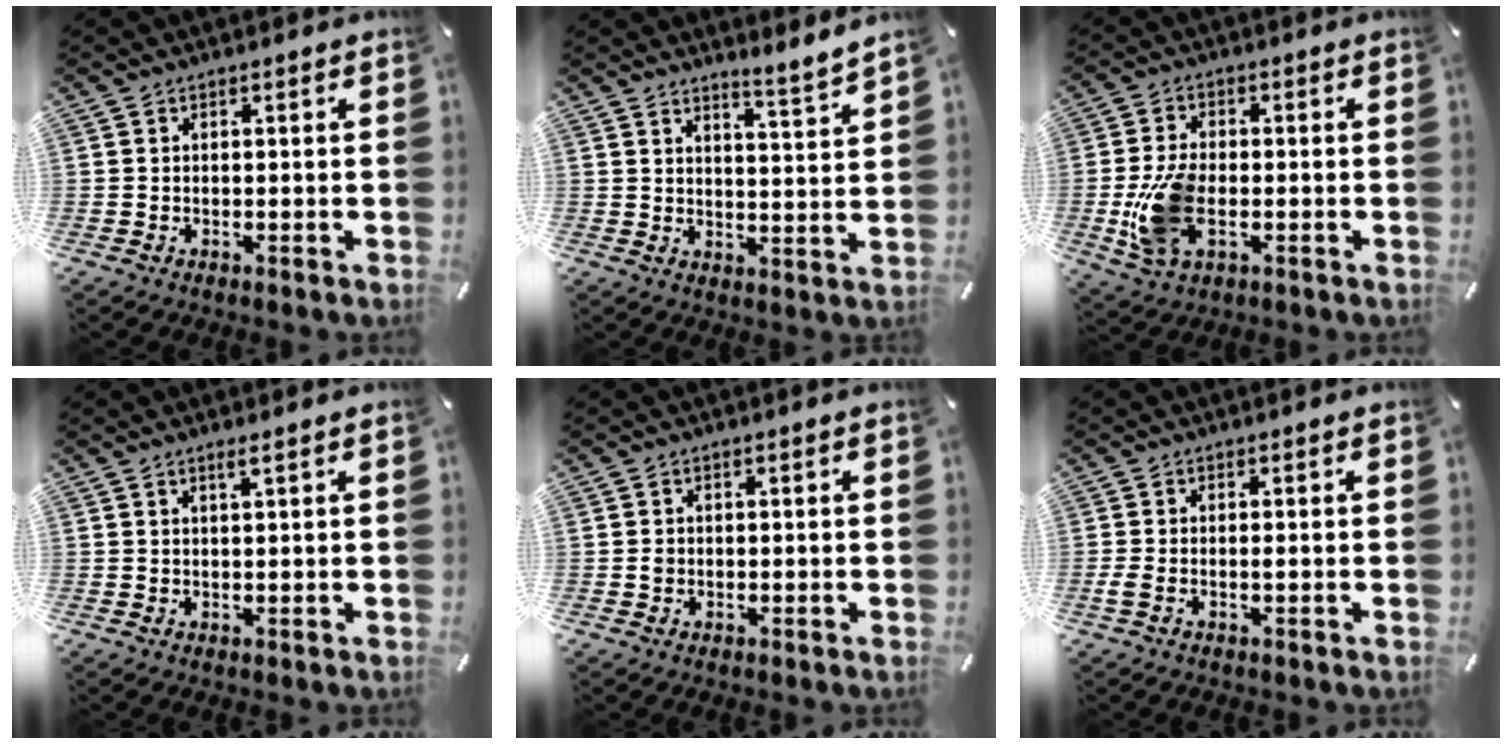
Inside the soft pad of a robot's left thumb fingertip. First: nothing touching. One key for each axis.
{"total": 4.9, "fx": 4.7, "fy": -0.6, "fz": 1.0, "tx": -0.021, "ty": -0.043, "tz": 0.081}
{"total": 11.5, "fx": -2.2, "fy": 6.7, "fz": 9.1, "tx": -0.203, "ty": -0.009, "tz": -0.034}
{"total": 1.5, "fx": 1.0, "fy": 0.0, "fz": 1.2, "tx": -0.024, "ty": -0.002, "tz": 0.018}
{"total": 0.9, "fx": 0.0, "fy": 0.8, "fz": 0.3, "tx": -0.006, "ty": 0.004, "tz": -0.001}
{"total": 1.4, "fx": -0.4, "fy": 0.4, "fz": 1.3, "tx": -0.025, "ty": -0.002, "tz": -0.007}